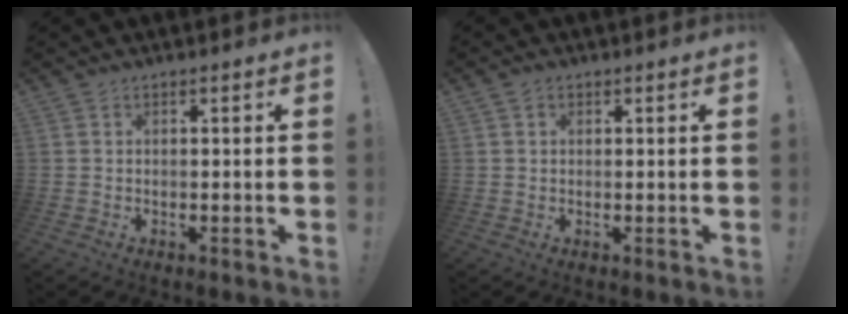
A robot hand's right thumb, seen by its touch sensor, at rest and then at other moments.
{"total": 1.3, "force": [0.7, 1.0, 0.3], "torque": [0.000, 0.000, 0.011]}